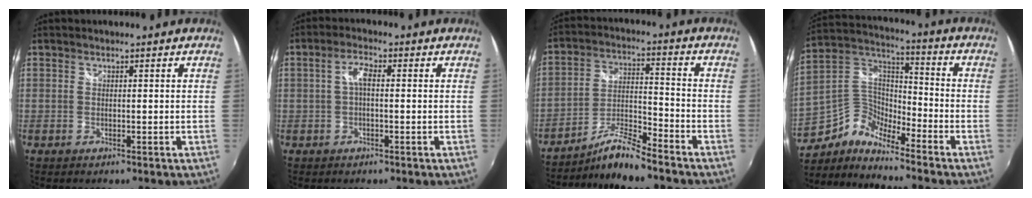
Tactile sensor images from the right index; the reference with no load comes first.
{"total": 3.1, "force": [0.0, 1.2, 2.9], "torque": [-0.057, 0.011, 0.000]}
{"total": 8.1, "force": [-7.5, -0.5, 3.1], "torque": [-0.069, 0.019, -0.143]}
{"total": 8.4, "force": [-6.0, 4.3, 4.1], "torque": [-0.103, 0.031, -0.135]}